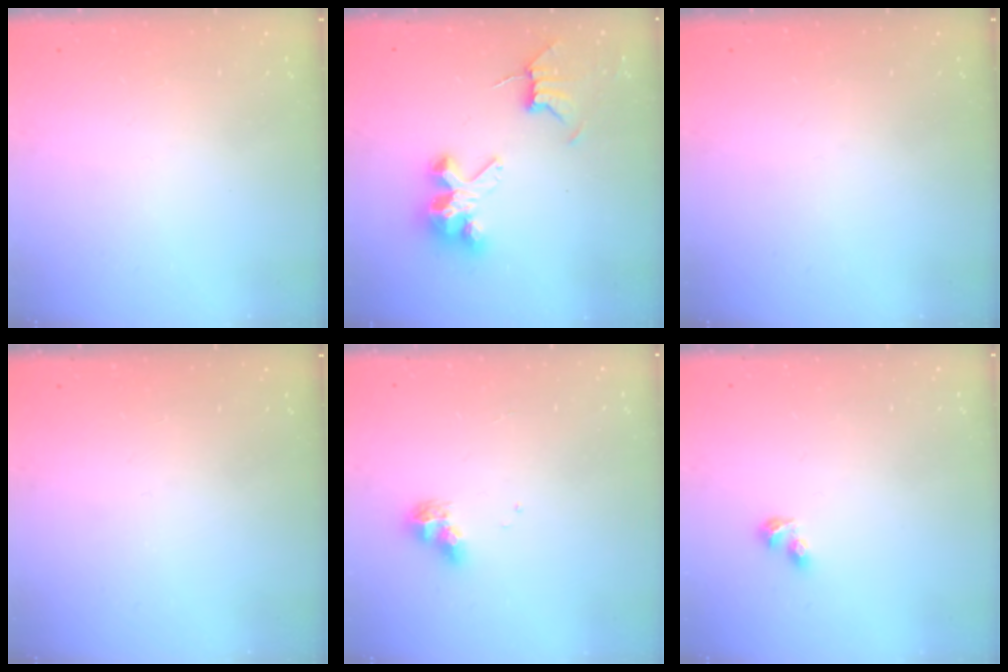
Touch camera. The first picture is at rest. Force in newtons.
{"total": 8.7, "press": 8.6, "slide": 0.7}
{"total": 0.0}
{"total": 0.0}
{"total": 8.8, "press": 8.7, "slide": 0.9}
{"total": 3.4, "press": 3.3, "slide": 1.0}